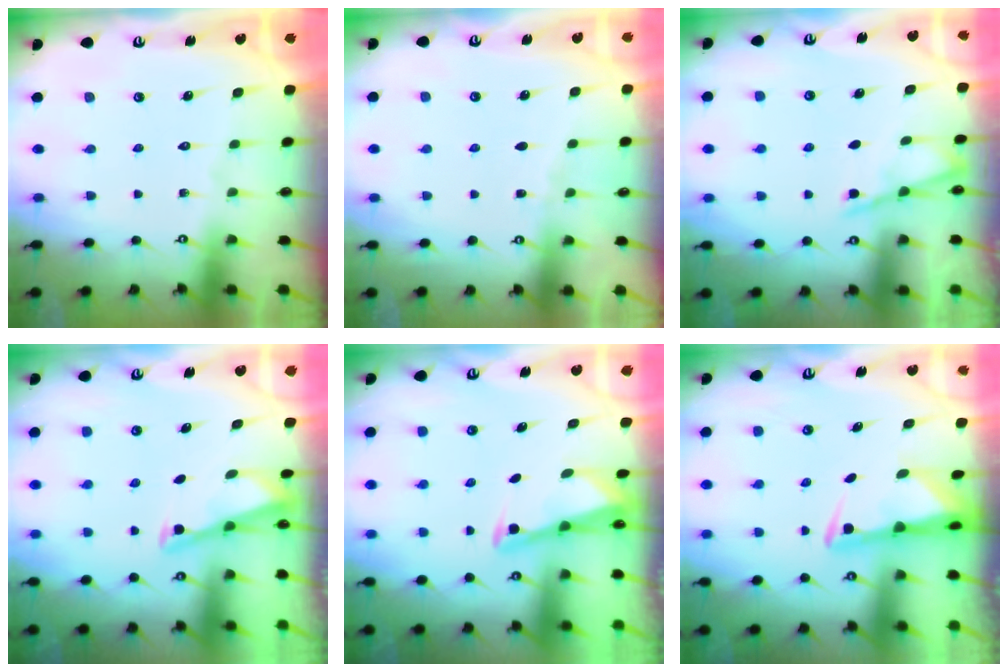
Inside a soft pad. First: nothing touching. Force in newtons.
{"total": 2.4, "press": 2.3, "slide": 0.4}
{"total": 5.4, "press": 5.3, "slide": 0.7}
{"total": 3.1, "press": 3.1, "slide": 0.3}
{"total": 2.6, "press": 2.6, "slide": 0.1}
{"total": 2.8, "press": 2.8, "slide": 0.6}